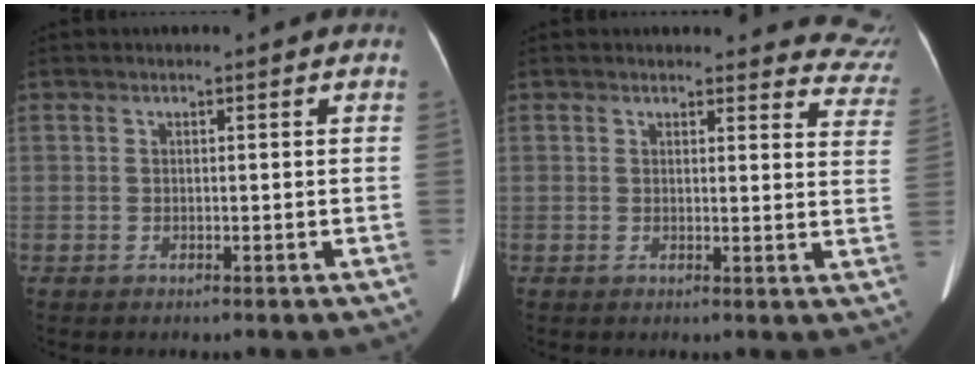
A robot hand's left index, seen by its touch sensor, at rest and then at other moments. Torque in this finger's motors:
{"motor_torque": [0.36, -0.62, 0.08, 0.01]}